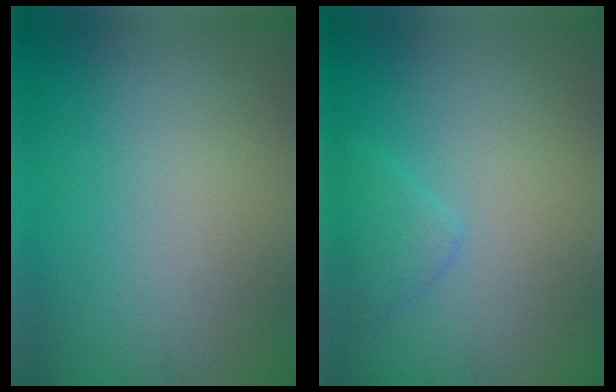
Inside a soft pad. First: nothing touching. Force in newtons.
{"total": 1.6, "press": 1.6, "slide": 0.1}